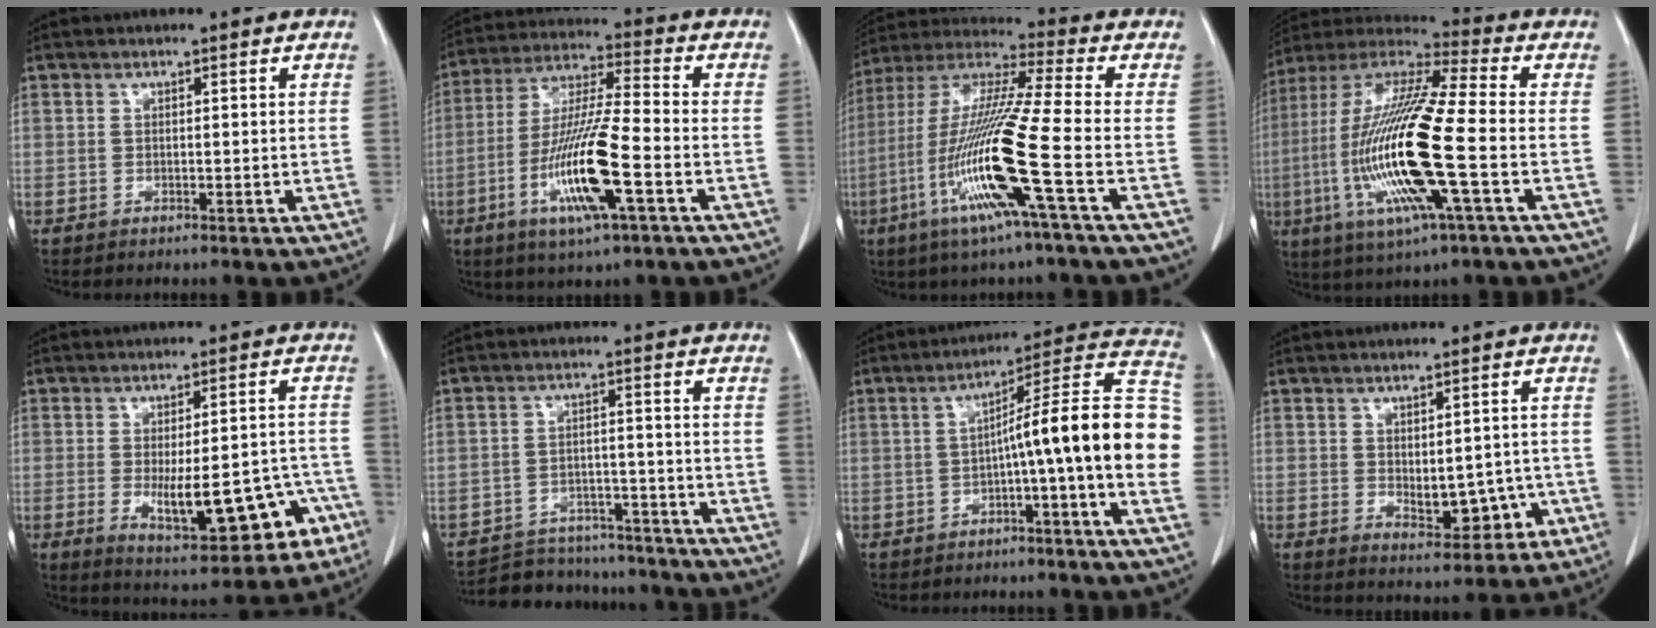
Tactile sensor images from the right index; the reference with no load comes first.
{"total": 14.6, "force": [-5.2, 0.8, 13.7], "torque": [-0.277, -0.016, -0.097]}
{"total": 17.9, "force": [-6.0, -1.3, 16.8], "torque": [-0.348, -0.023, -0.127]}
{"total": 20.8, "force": [-4.4, 1.8, 20.2], "torque": [-0.437, -0.019, -0.088]}
{"total": 15.2, "force": [-5.6, 4.9, 13.2], "torque": [-0.145, 0.019, -0.058]}
{"total": 13.8, "force": [-12.9, 4.3, 2.5], "torque": [-0.035, 0.017, -0.177]}
{"total": 17.8, "force": [-1.0, 0.2, 17.8], "torque": [-0.233, 0.042, -0.022]}
{"total": 6.9, "force": [-1.4, 3.8, 5.5], "torque": [-0.065, 0.008, -0.002]}